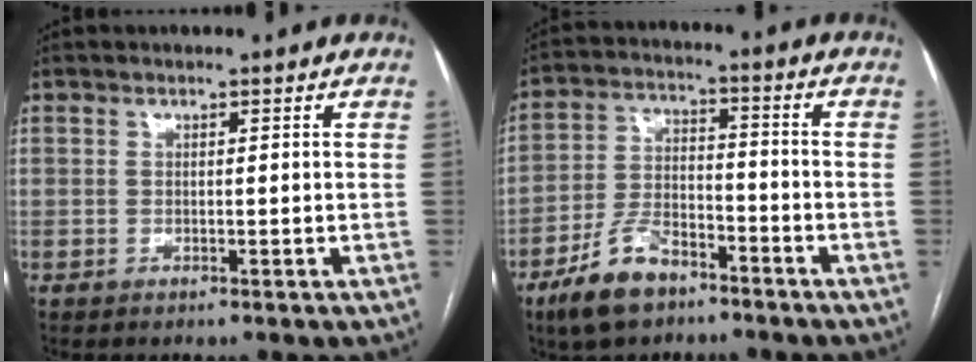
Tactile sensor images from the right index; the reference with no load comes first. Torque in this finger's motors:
{"motor_torque": [0.72, -0.91, -0.04, -0.09]}